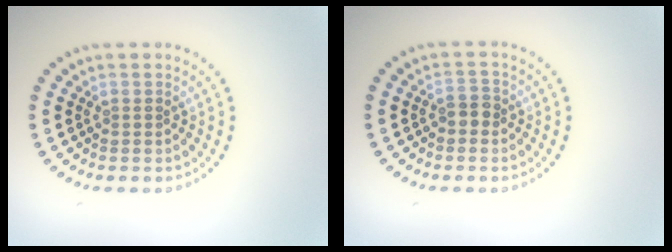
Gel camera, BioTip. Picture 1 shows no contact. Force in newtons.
{"total": 1.4, "press": 1.3, "slide": 0.5}